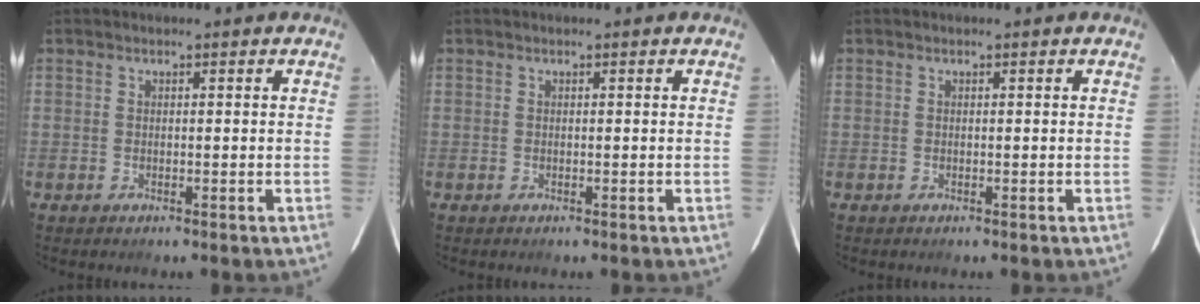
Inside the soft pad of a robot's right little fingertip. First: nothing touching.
{"total": 0.0}
{"total": 0.0}